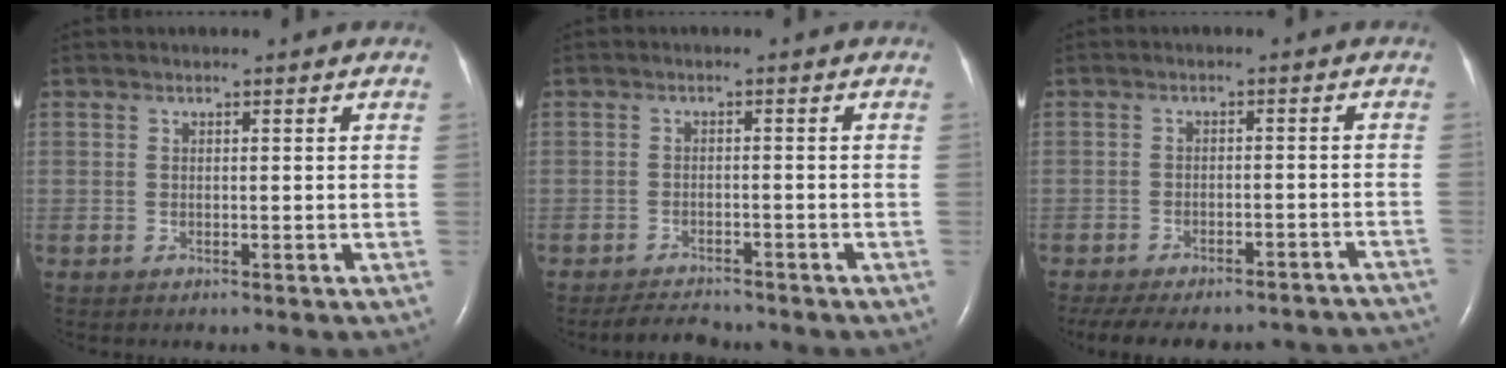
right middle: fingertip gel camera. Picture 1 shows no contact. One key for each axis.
{"total": 3.6, "fx": -3.5, "fy": 0.7, "fz": 0.7, "tx": -0.019, "ty": -0.012, "tz": -0.057}
{"total": 21.2, "fx": -18.8, "fy": 6.3, "fz": 7.4, "tx": -0.135, "ty": -0.002, "tz": -0.228}